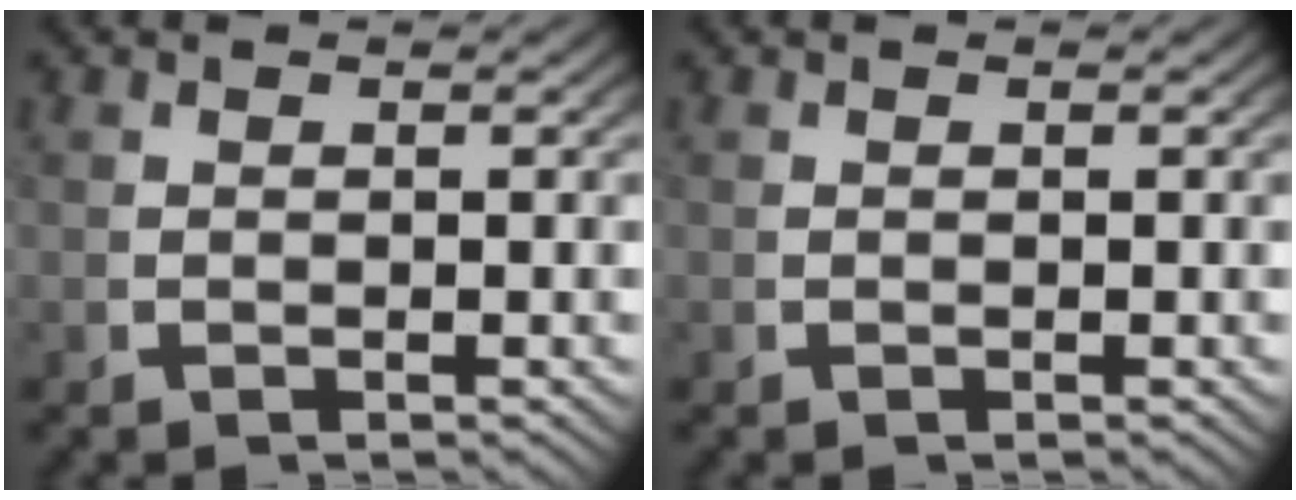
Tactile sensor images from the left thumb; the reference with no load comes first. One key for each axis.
{"total": 0.0}